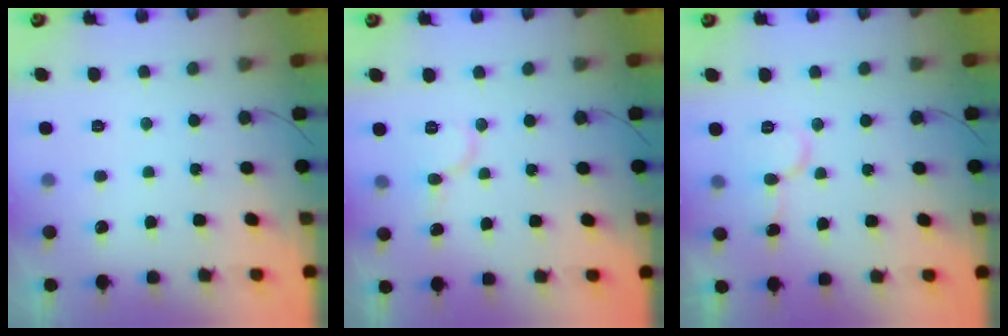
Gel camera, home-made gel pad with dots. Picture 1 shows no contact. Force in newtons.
{"total": 7.4, "press": 7.3, "slide": 0.4}
{"total": 8.1, "press": 8.0, "slide": 1.0}